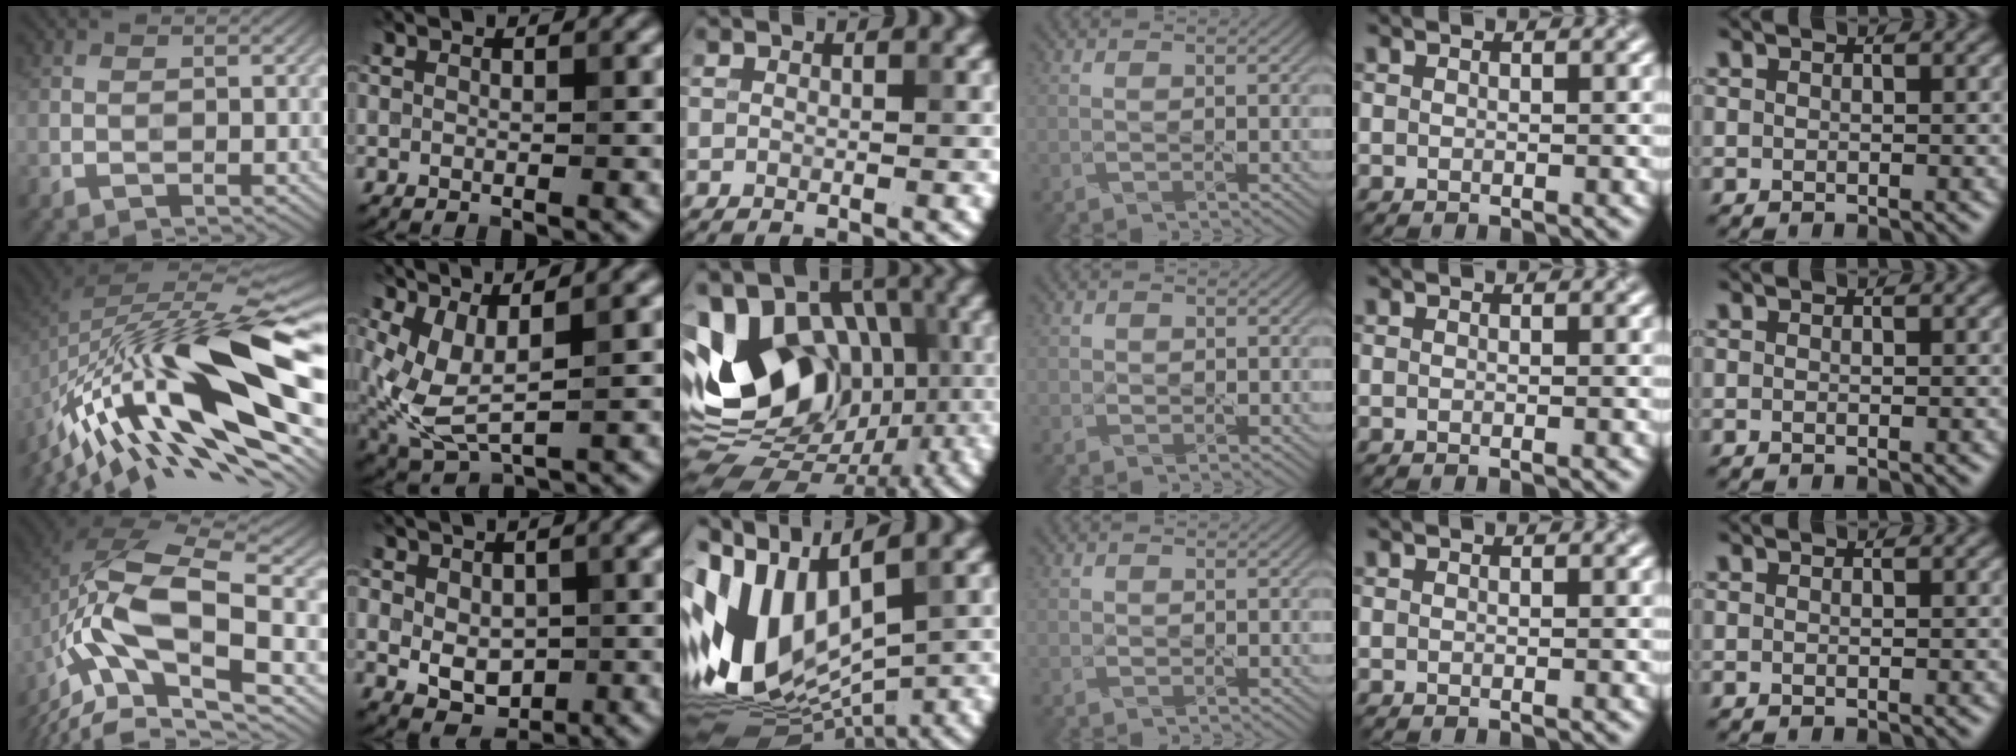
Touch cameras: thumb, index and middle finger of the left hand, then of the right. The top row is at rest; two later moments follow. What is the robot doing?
{"motion": "cut", "object": "origami paper"}